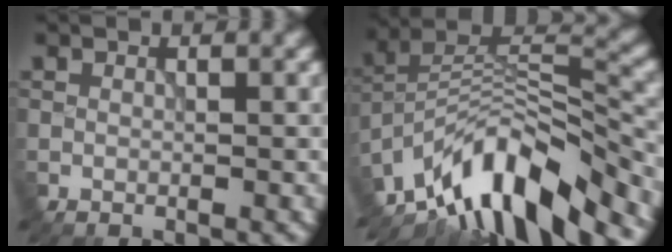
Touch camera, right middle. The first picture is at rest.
{"total": 12.2, "force": [-8.9, 4.0, 7.3], "torque": [-0.119, 0.019, -0.165]}